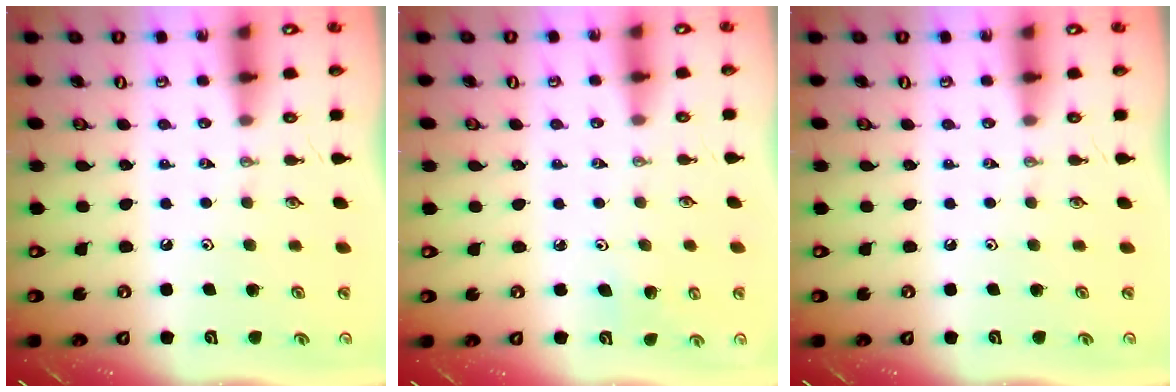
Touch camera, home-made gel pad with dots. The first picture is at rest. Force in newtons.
{"total": 3.6, "press": 3.5, "slide": 1.0}
{"total": 0.0}